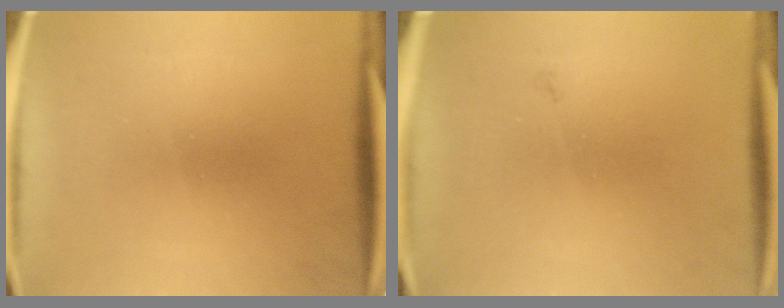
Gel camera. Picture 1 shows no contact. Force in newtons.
{"total": 0.7}